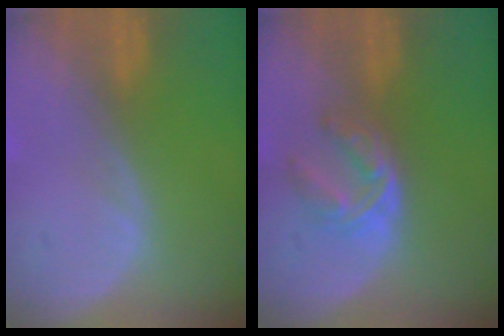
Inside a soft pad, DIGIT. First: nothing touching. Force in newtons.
{"total": 6.2, "press": 5.0, "slide": 3.6}